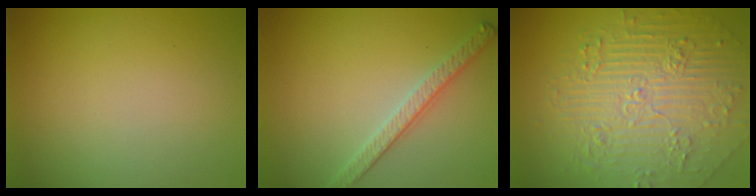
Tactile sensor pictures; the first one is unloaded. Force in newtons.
{"total": 2.8, "press": 2.7, "slide": 0.8}
{"total": 6.1, "press": 5.5, "slide": 2.6}